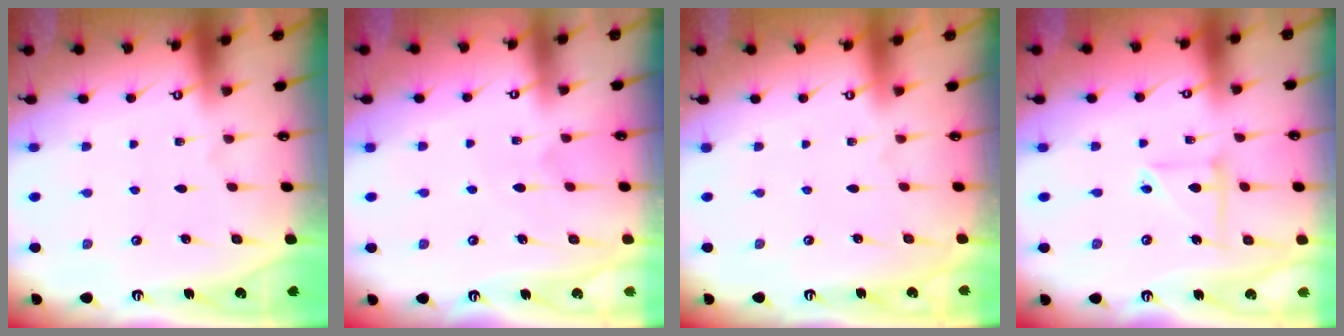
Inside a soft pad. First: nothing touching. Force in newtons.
{"total": 4.3, "press": 4.2, "slide": 0.4}
{"total": 0.0}
{"total": 5.6, "press": 5.6, "slide": 0.5}